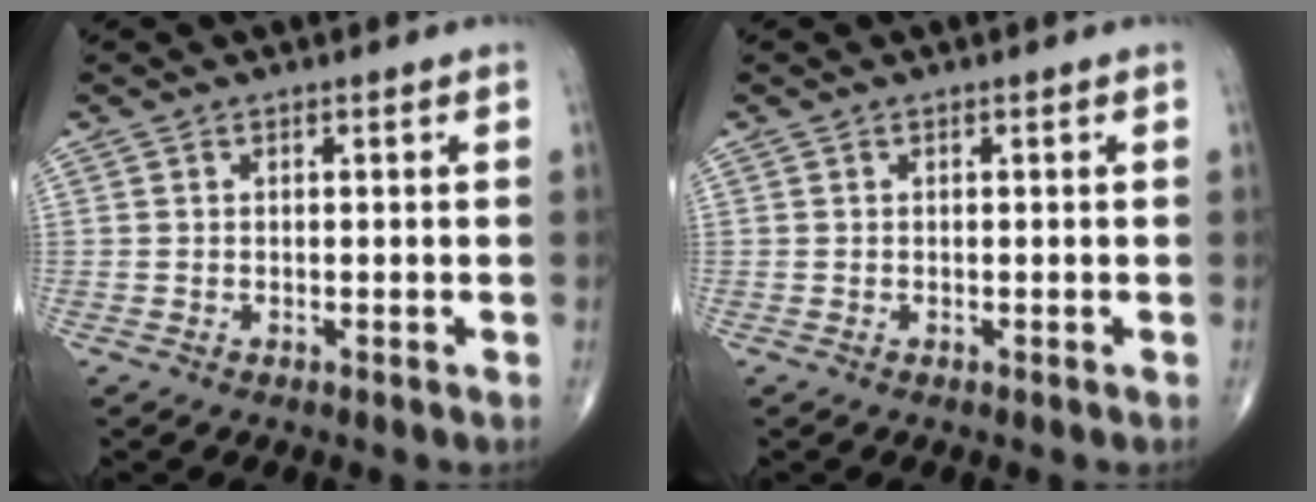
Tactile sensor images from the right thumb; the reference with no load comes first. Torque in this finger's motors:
{"motor_torque": [-0.01, 0.01, -0.10, -0.10, 0.00]}